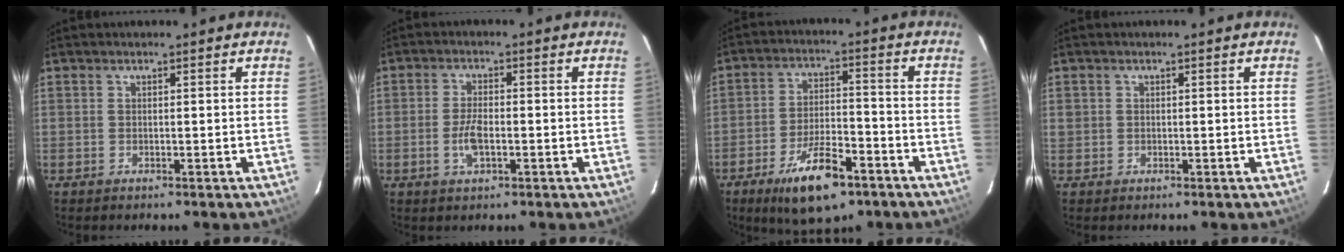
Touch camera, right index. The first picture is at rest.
{"total": 4.3, "force": [-1.2, 1.9, 3.6], "torque": [-0.074, 0.001, -0.020]}
{"total": 13.1, "force": [-8.1, 4.8, 9.1], "torque": [-0.178, -0.006, -0.133]}
{"total": 1.1, "force": [0.0, 1.1, 0.2], "torque": [-0.001, 0.001, 0.000]}